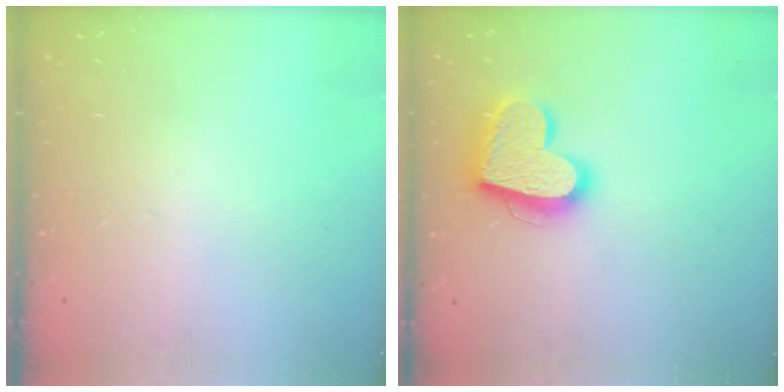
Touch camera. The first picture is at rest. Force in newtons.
{"total": 19.5, "press": 19.4, "slide": 1.6}